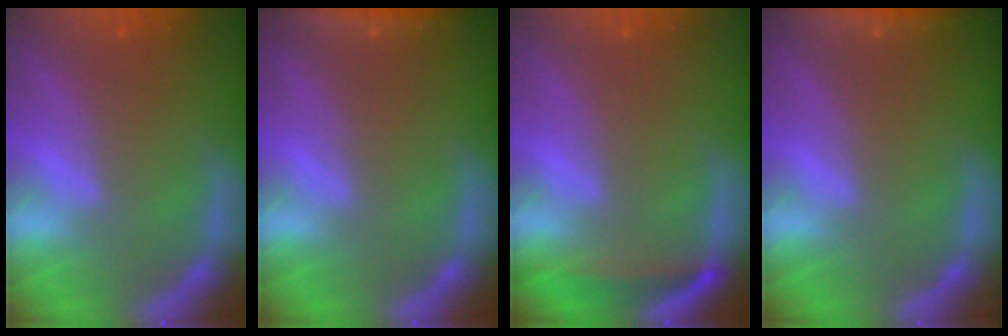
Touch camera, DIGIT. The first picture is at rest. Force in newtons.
{"total": 3.0}
{"total": 3.0}
{"total": 3.5}